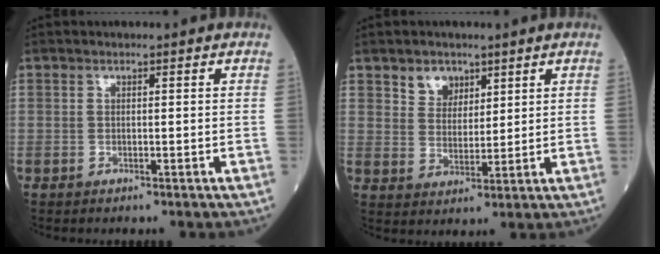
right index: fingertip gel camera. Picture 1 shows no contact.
{"total": 4.7, "force": [3.1, 3.1, 1.6], "torque": [-0.029, 0.003, 0.060]}